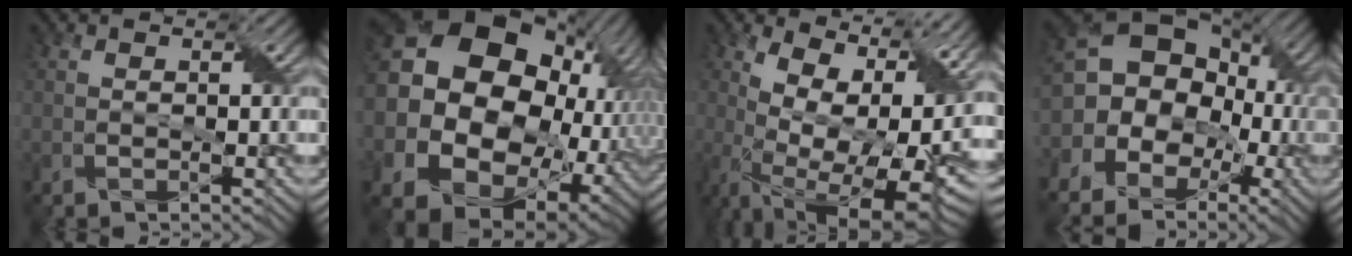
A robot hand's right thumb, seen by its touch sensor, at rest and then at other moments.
{"total": 24.1, "force": [0.0, 20.2, 13.1], "torque": [-0.309, -0.023, 0.000]}
{"total": 17.3, "force": [1.5, 8.4, 15.0], "torque": [-0.223, 0.000, 0.049]}
{"total": 15.8, "force": [-1.3, 13.0, 8.8], "torque": [-0.196, 0.003, -0.045]}